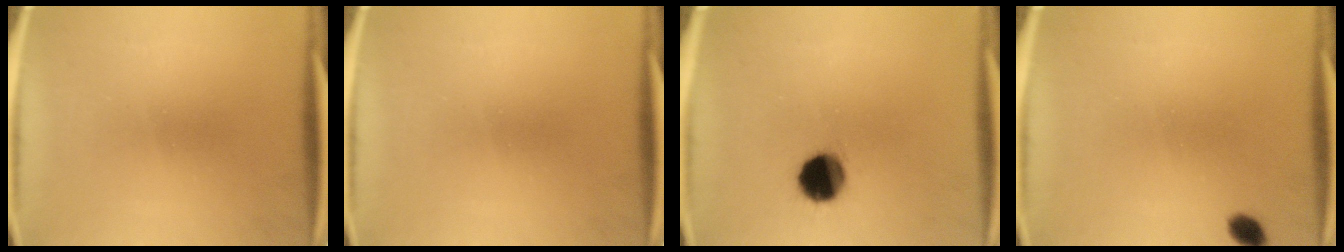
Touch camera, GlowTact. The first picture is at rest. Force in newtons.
{"total": 0.0}
{"total": 10.2}
{"total": 2.3}